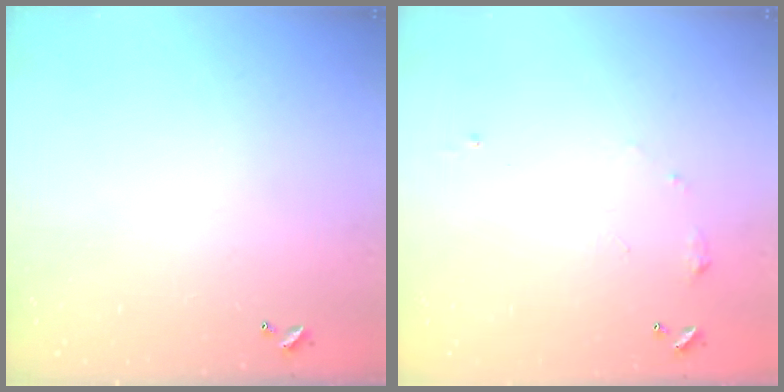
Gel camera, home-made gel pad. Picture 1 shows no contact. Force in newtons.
{"total": 5.9, "press": 5.9, "slide": 0.8}